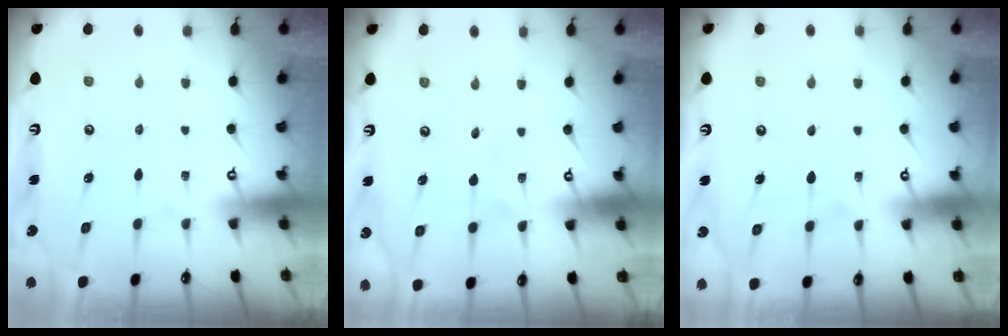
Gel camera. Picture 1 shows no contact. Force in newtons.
{"total": 2.3, "press": 2.3, "slide": 0.4}
{"total": 4.1, "press": 4.1, "slide": 0.5}